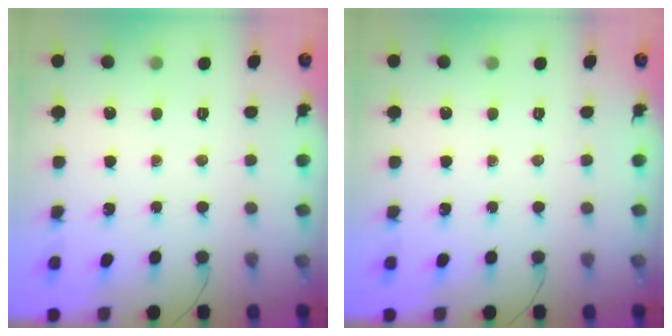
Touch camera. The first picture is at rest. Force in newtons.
{"total": 0.0}